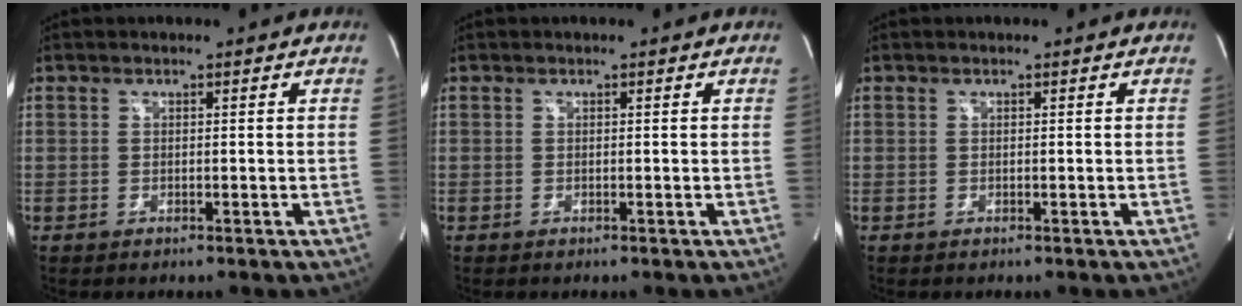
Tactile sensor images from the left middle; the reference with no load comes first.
{"total": 0.0}
{"total": 0.0}